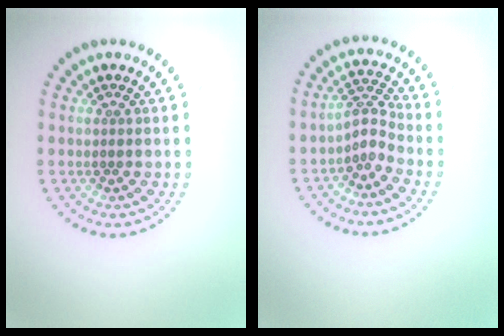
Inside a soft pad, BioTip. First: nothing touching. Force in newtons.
{"total": 2.3, "press": 1.6, "slide": 1.7}